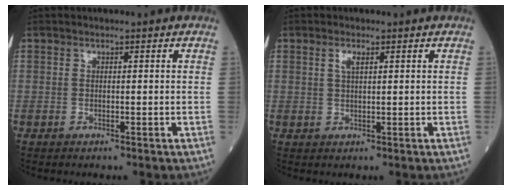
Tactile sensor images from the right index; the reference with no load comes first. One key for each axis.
{"total": 1.7, "fx": 0.8, "fy": 0.5, "fz": 1.4, "tx": -0.030, "ty": 0.002, "tz": 0.016}